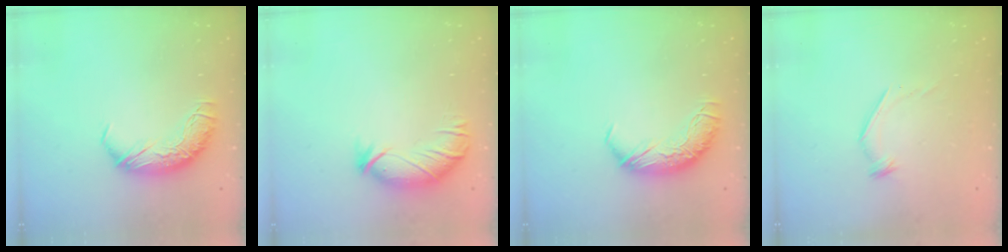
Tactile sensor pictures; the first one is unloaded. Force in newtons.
{"total": 2.8, "press": 2.6, "slide": 0.9}
{"total": 0.0}
{"total": 5.7, "press": 5.5, "slide": 1.4}